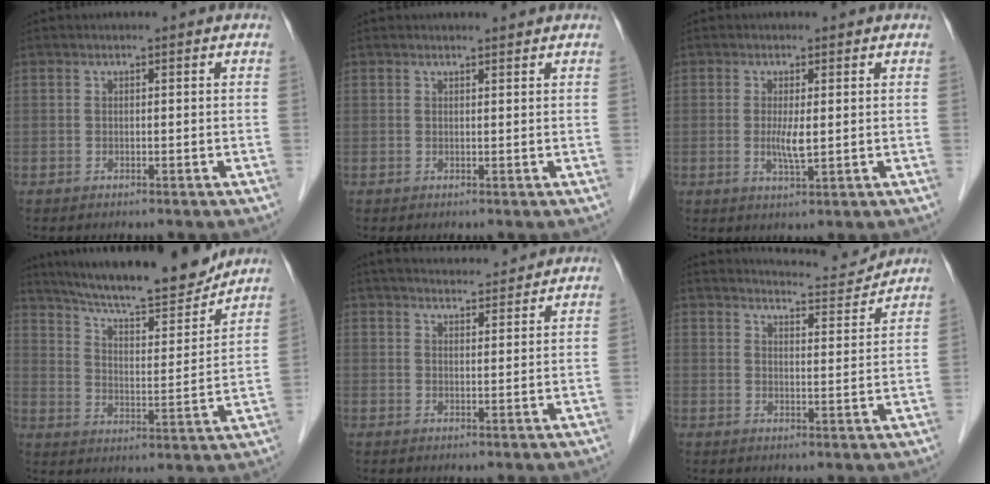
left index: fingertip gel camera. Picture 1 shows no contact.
{"total": 1.6, "force": [1.6, 0.1, 0.1], "torque": [-0.008, 0.004, 0.022]}
{"total": 2.9, "force": [0.1, 0.4, 2.9], "torque": [-0.059, -0.007, 0.005]}
{"total": 16.8, "force": [15.1, 2.2, 7.1], "torque": [-0.106, -0.020, 0.208]}
{"total": 9.0, "force": [8.5, 1.4, 2.6], "torque": [-0.037, 0.017, 0.118]}
{"total": 7.0, "force": [7.0, 0.0, 0.0], "torque": [-0.010, -0.009, 0.094]}